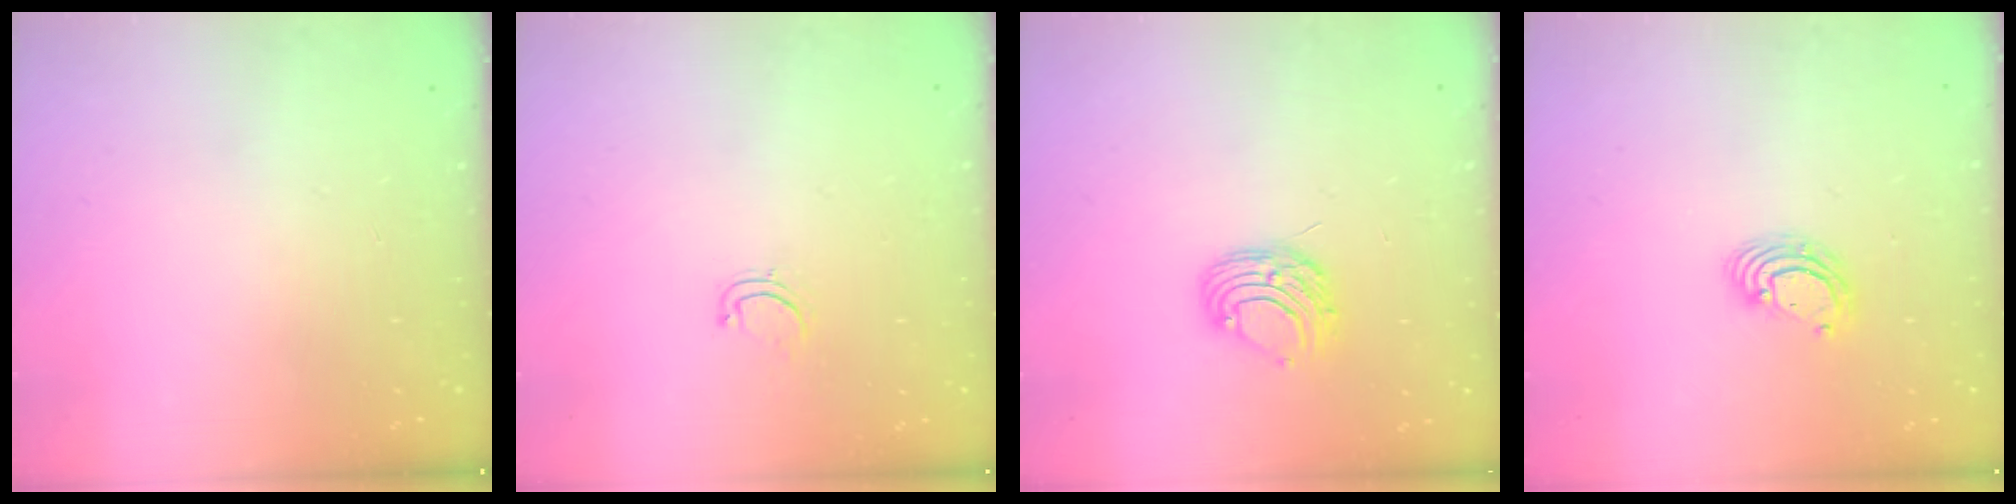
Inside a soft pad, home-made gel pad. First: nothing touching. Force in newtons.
{"total": 4.1, "press": 4.1, "slide": 0.7}
{"total": 7.4, "press": 7.4, "slide": 0.7}
{"total": 4.2, "press": 4.2, "slide": 0.2}